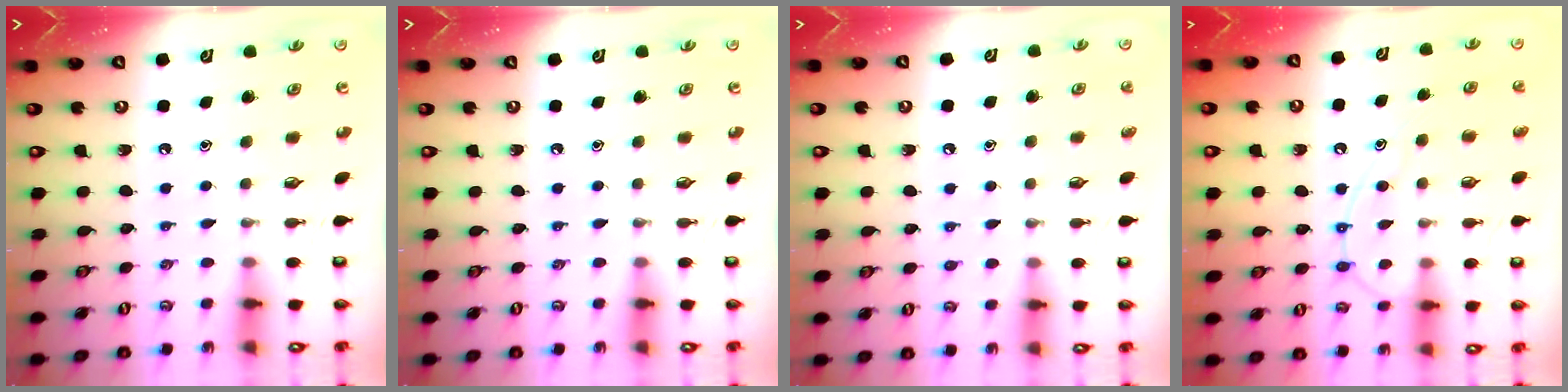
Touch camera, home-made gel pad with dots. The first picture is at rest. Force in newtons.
{"total": 0.0}
{"total": 4.5, "press": 4.4, "slide": 0.7}
{"total": 12.6, "press": 12.6, "slide": 1.1}